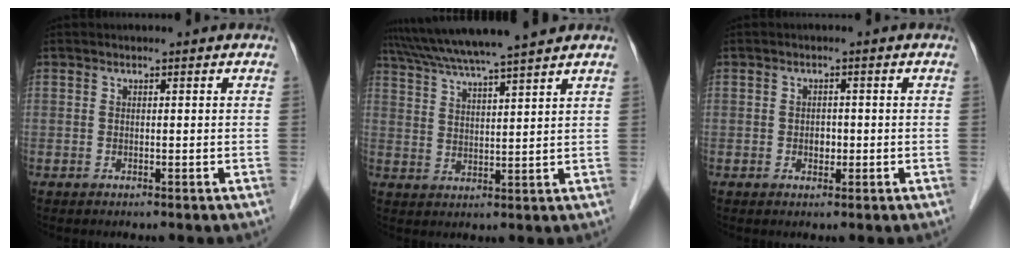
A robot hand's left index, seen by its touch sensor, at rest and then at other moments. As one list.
[{"total": 13.2, "force": [11.5, -1.0, 6.3], "torque": [-0.116, 0.021, 0.179]}, {"total": 1.6, "force": [-0.4, 1.2, 1.0], "torque": [-0.015, 0.000, -0.004]}]